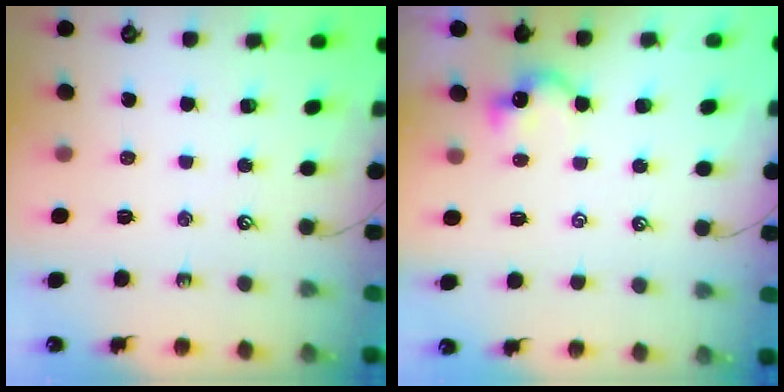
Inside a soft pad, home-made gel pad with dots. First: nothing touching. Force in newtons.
{"total": 1.9, "press": 1.9, "slide": 0.4}